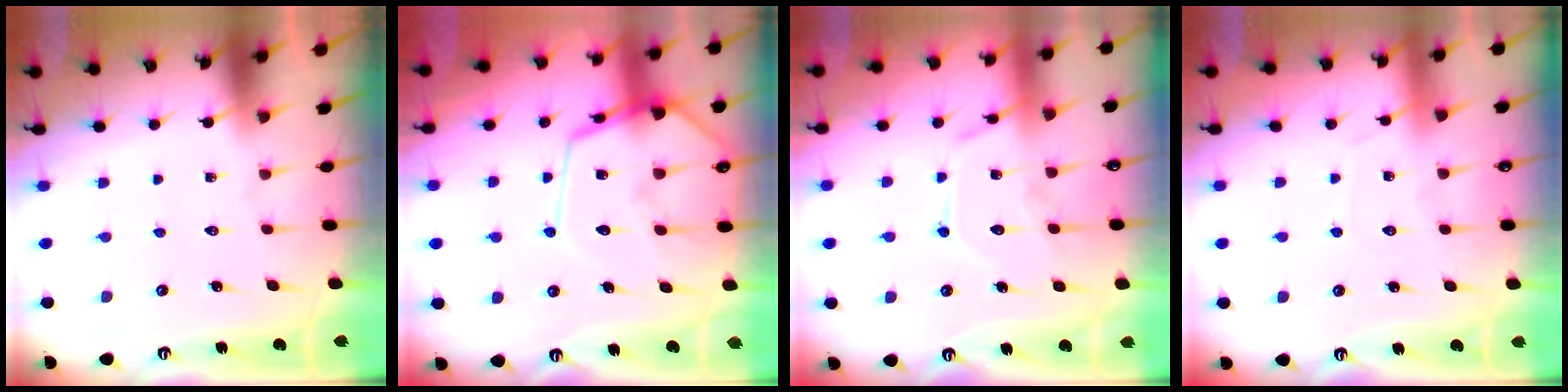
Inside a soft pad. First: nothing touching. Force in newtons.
{"total": 14.6, "press": 14.5, "slide": 1.4}
{"total": 12.4, "press": 12.4, "slide": 1.1}
{"total": 4.0, "press": 4.0, "slide": 0.5}